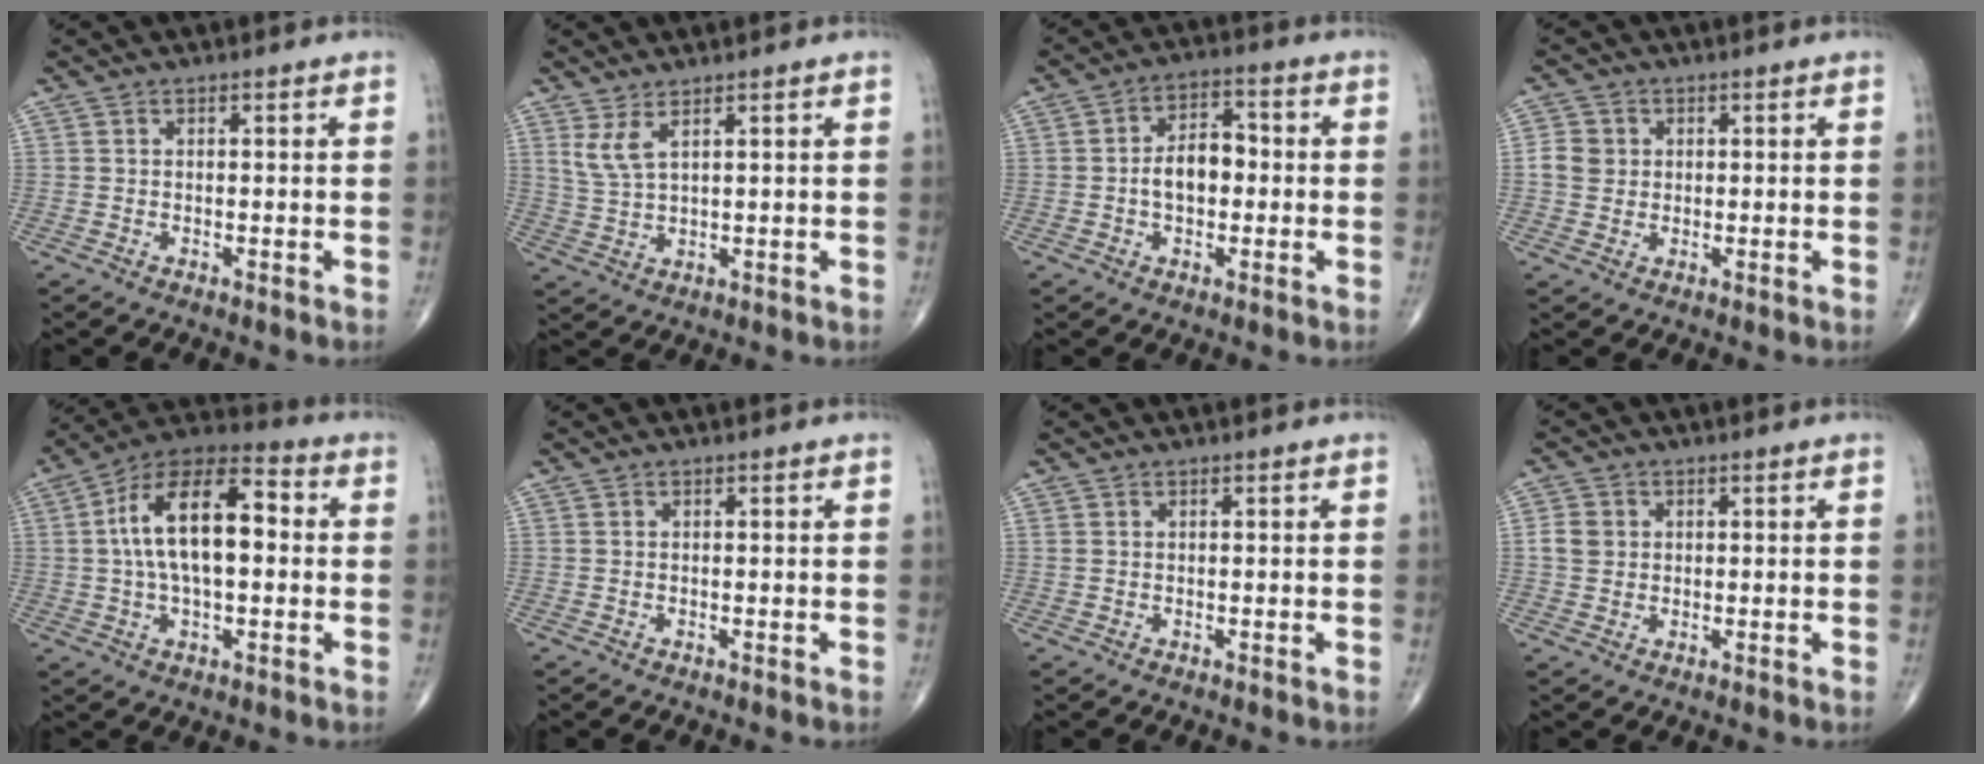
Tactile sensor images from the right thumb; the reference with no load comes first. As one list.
[{"total": 4.2, "force": [2.4, 1.1, 3.3], "torque": [-0.077, -0.015, 0.060]}, {"total": 7.6, "force": [-0.6, 4.8, 5.8], "torque": [-0.079, 0.025, -0.019]}, {"total": 4.2, "force": [0.4, 3.8, 1.7], "torque": [-0.017, 0.004, 0.004]}, {"total": 17.0, "force": [1.5, 8.4, 14.7], "torque": [-0.245, 0.035, 0.015]}, {"total": 0.0}, {"total": 0.5, "force": [0.2, 0.3, 0.3], "torque": [-0.007, 0.008, 0.006]}, {"total": 3.6, "force": [0.5, 3.1, 1.7], "torque": [-0.021, 0.003, 0.007]}]